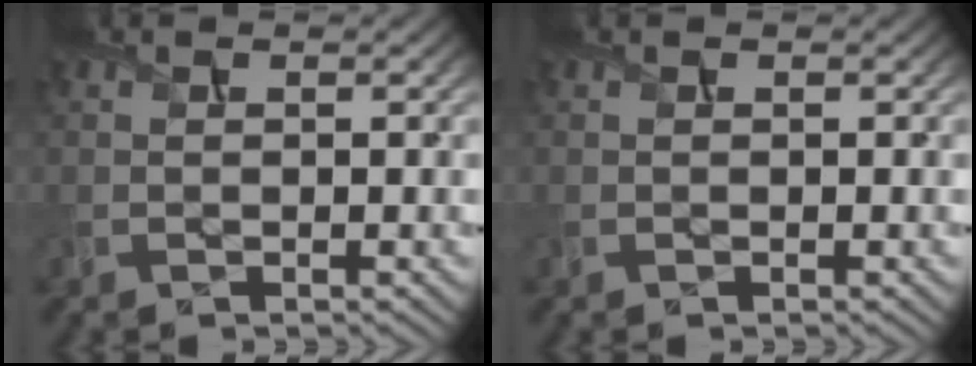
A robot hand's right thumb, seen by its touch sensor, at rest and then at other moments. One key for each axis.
{"total": 0.0}